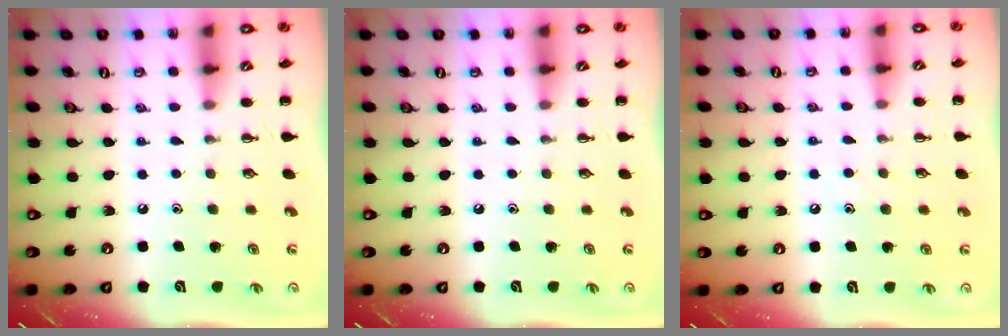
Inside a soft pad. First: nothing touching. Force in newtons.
{"total": 0.0}
{"total": 5.4, "press": 5.1, "slide": 1.5}